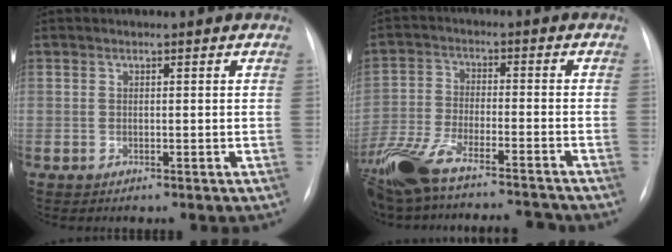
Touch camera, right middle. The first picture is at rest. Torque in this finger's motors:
{"motor_torque": [1.03, -0.98, 0.37, 0.18]}